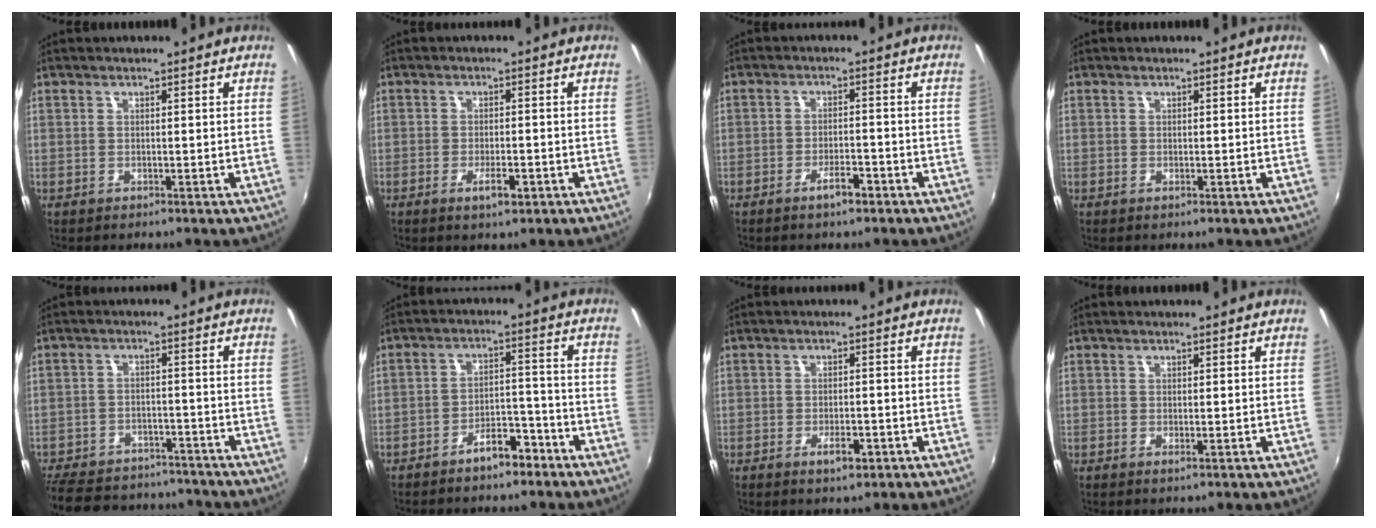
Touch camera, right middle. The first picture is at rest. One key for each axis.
{"total": 3.6, "fx": -1.9, "fy": 1.2, "fz": 2.8, "tx": -0.057, "ty": -0.007, "tz": -0.030}
{"total": 3.7, "fx": -2.6, "fy": 1.1, "fz": 2.4, "tx": -0.051, "ty": -0.003, "tz": -0.042}
{"total": 0.0}
{"total": 21.0, "fx": -17.3, "fy": 9.0, "fz": 7.6, "tx": -0.189, "ty": 0.016, "tz": -0.238}
{"total": 6.6, "fx": -5.0, "fy": 2.7, "fz": 3.3, "tx": -0.061, "ty": 0.020, "tz": -0.066}
{"total": 3.6, "fx": -1.9, "fy": 1.5, "fz": 2.7, "tx": -0.055, "ty": -0.006, "tz": -0.030}
{"total": 0.5, "fx": 0.0, "fy": 0.0, "fz": 0.5, "tx": -0.010, "ty": -0.002, "tz": -0.002}